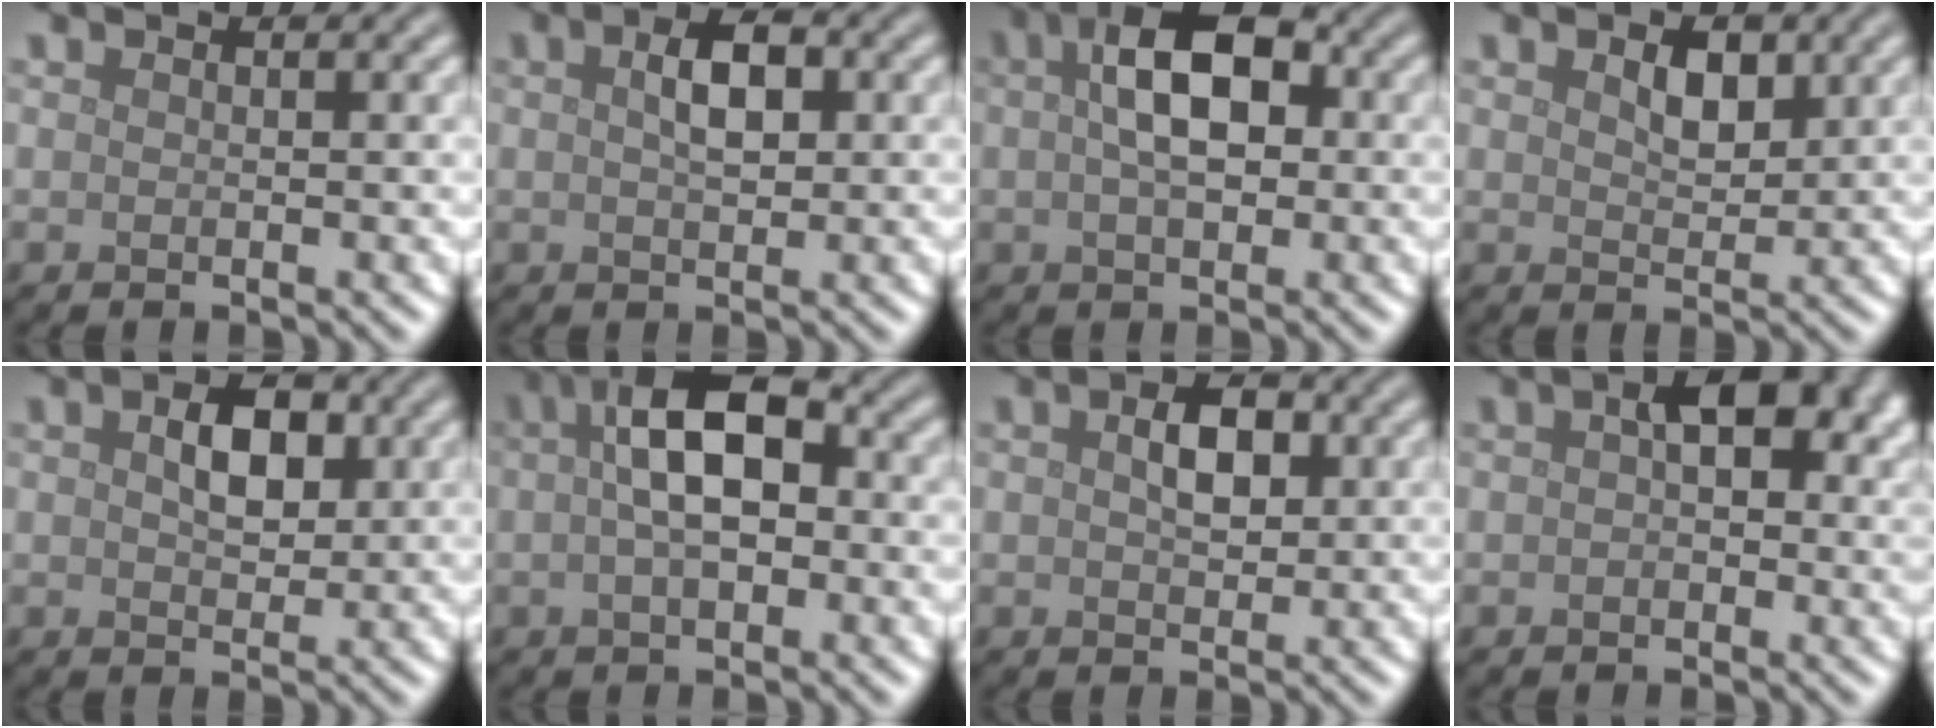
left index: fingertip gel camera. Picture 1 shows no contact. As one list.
[{"total": 3.4, "force": [0.7, 1.7, 2.8], "torque": [-0.052, 0.007, 0.010]}, {"total": 6.8, "force": [1.0, 3.7, 5.7], "torque": [-0.089, 0.020, 0.010]}, {"total": 2.3, "force": [1.0, 1.4, 1.6], "torque": [-0.031, -0.002, 0.017]}, {"total": 3.8, "force": [0.9, 2.3, 2.8], "torque": [-0.051, 0.004, 0.014]}, {"total": 7.5, "force": [0.8, 3.7, 6.4], "torque": [-0.108, 0.021, 0.004]}, {"total": 3.4, "force": [0.7, 2.0, 2.6], "torque": [-0.048, 0.005, 0.010]}, {"total": 4.3, "force": [0.9, 2.4, 3.4], "torque": [-0.036, 0.009, 0.003]}]